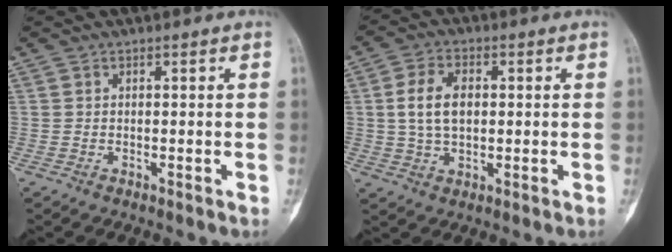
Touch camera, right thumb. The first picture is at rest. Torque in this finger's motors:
{"motor_torque": [0.33, 0.33, 0.61, -0.06, 0.23]}